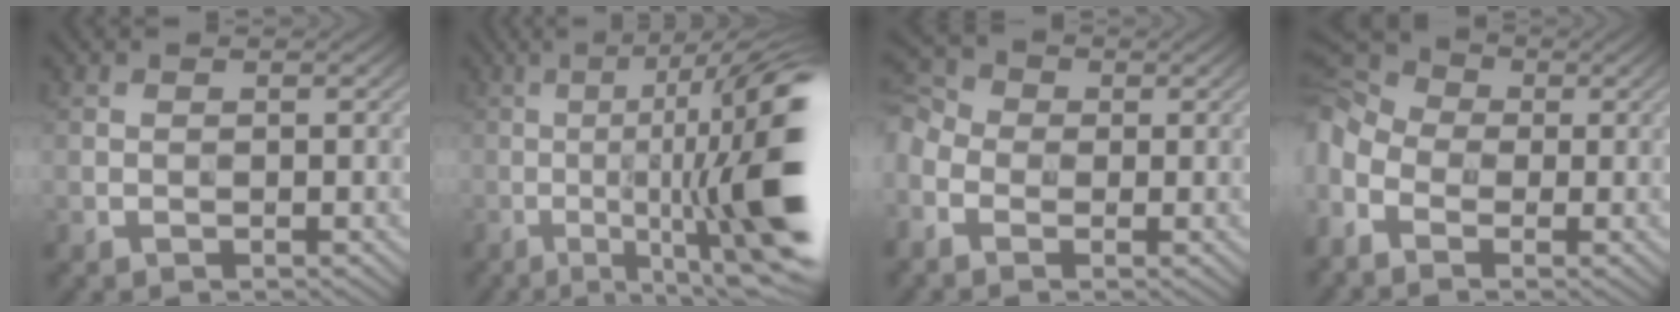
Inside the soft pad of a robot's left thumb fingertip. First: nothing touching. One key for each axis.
{"total": 16.5, "fx": -2.6, "fy": 3.9, "fz": 15.8, "tx": -0.224, "ty": 0.008, "tz": -0.030}
{"total": 5.7, "fx": -1.5, "fy": 4.5, "fz": 3.1, "tx": -0.104, "ty": 0.001, "tz": -0.040}
{"total": 10.3, "fx": -2.6, "fy": 7.3, "fz": 6.8, "tx": -0.199, "ty": -0.012, "tz": -0.049}